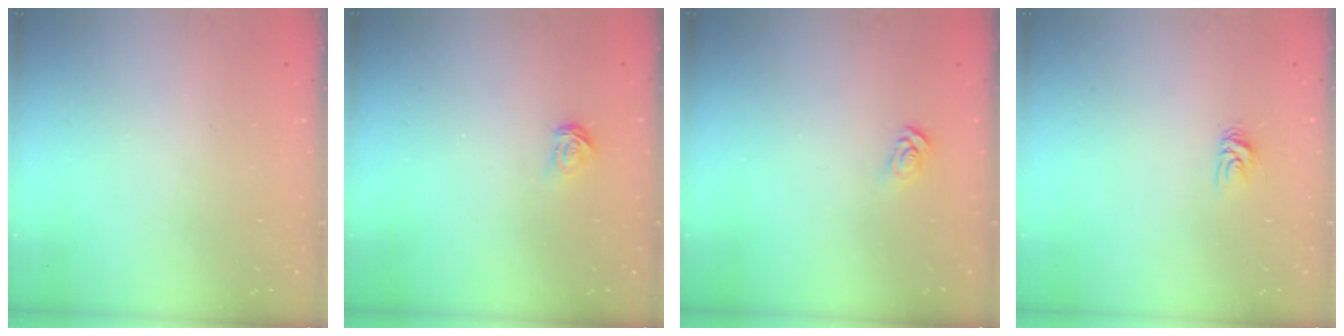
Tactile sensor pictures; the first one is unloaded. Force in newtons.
{"total": 2.4, "press": 2.4, "slide": 0.2}
{"total": 3.7, "press": 3.7, "slide": 0.3}
{"total": 4.8, "press": 4.8, "slide": 0.4}